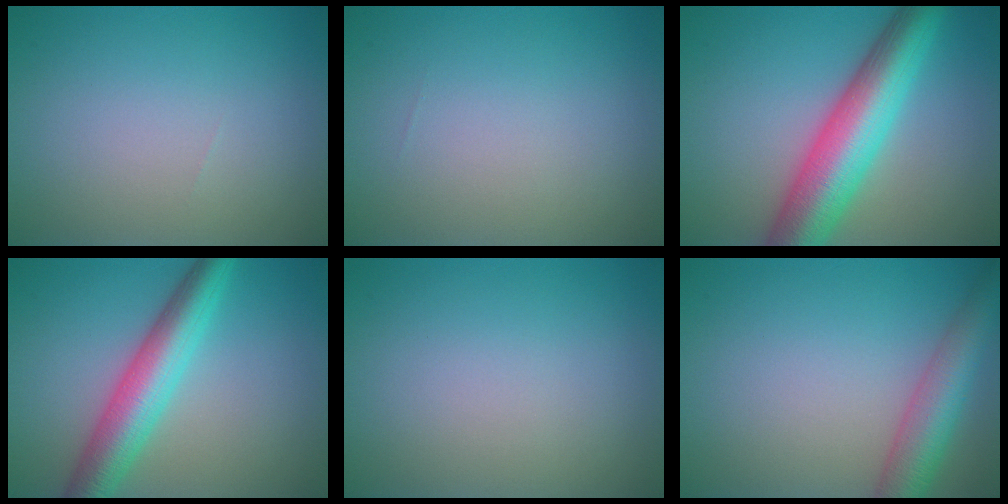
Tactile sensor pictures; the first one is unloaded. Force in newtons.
{"total": 0.0}
{"total": 9.2, "press": 9.2, "slide": 0.3}
{"total": 6.3, "press": 6.3, "slide": 0.2}
{"total": 0.0}
{"total": 5.3, "press": 5.3, "slide": 0.3}